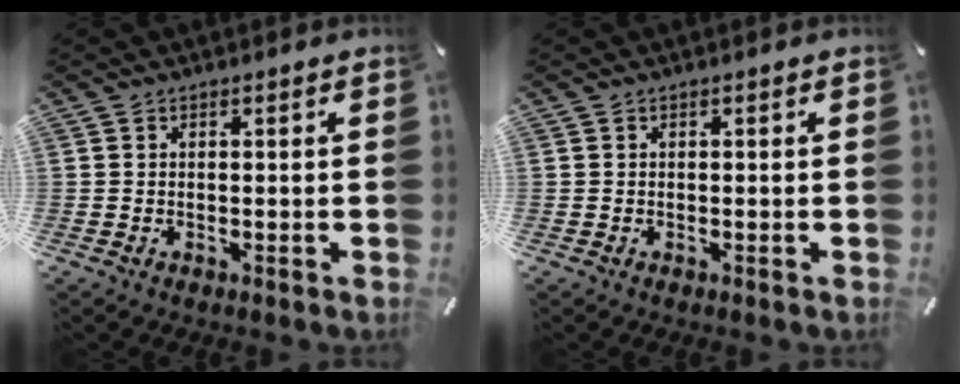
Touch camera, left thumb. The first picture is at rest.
{"total": 0.0}